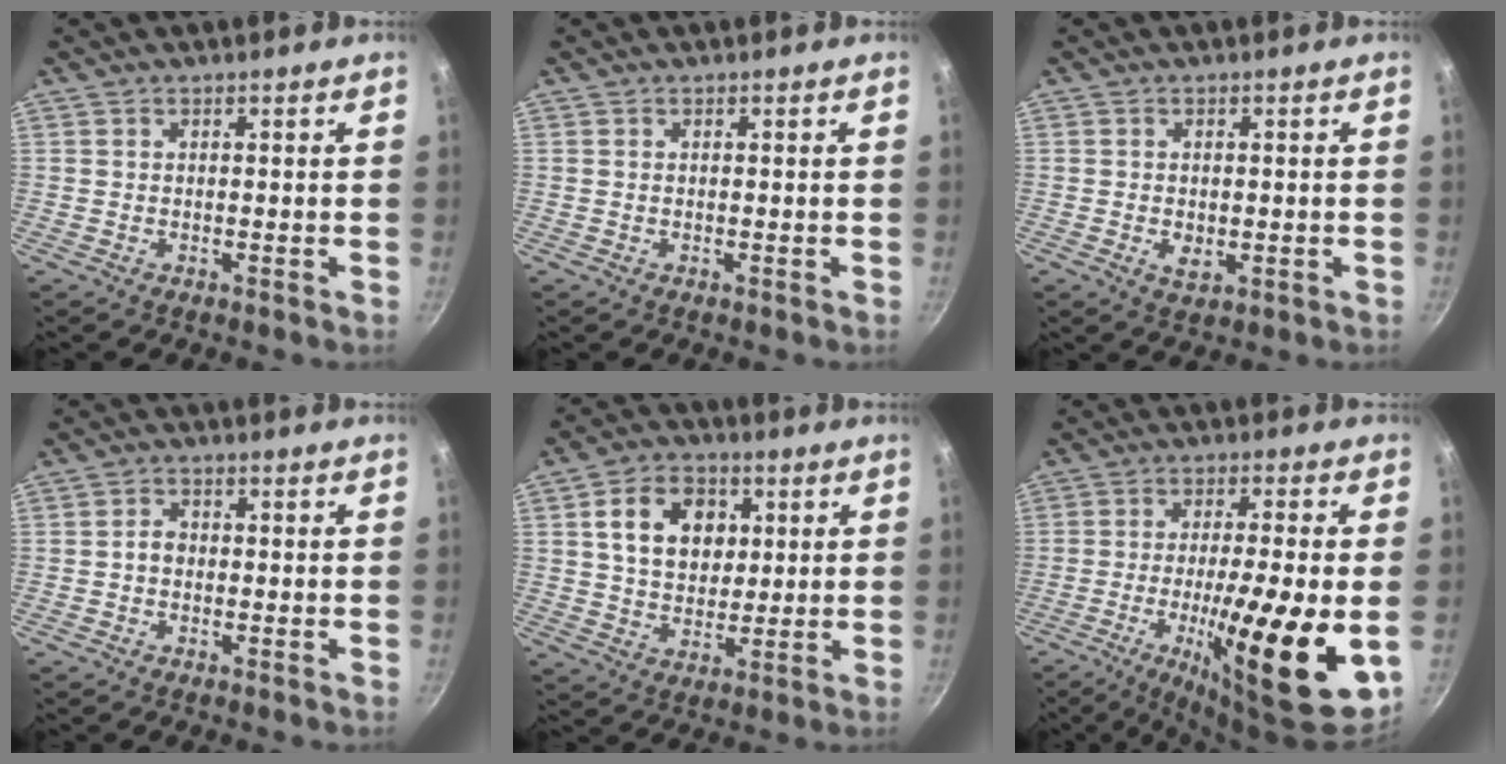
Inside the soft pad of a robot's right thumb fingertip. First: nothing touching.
{"total": 0.0}
{"total": 3.2, "force": [-0.6, 2.0, 2.4], "torque": [-0.039, -0.006, -0.003]}
{"total": 2.2, "force": [-0.3, 1.8, 1.3], "torque": [-0.015, 0.011, -0.007]}
{"total": 11.8, "force": [3.0, 8.8, 7.2], "torque": [-0.092, 0.001, 0.048]}
{"total": 19.8, "force": [-4.3, 4.2, 18.8], "torque": [-0.292, 0.006, -0.065]}